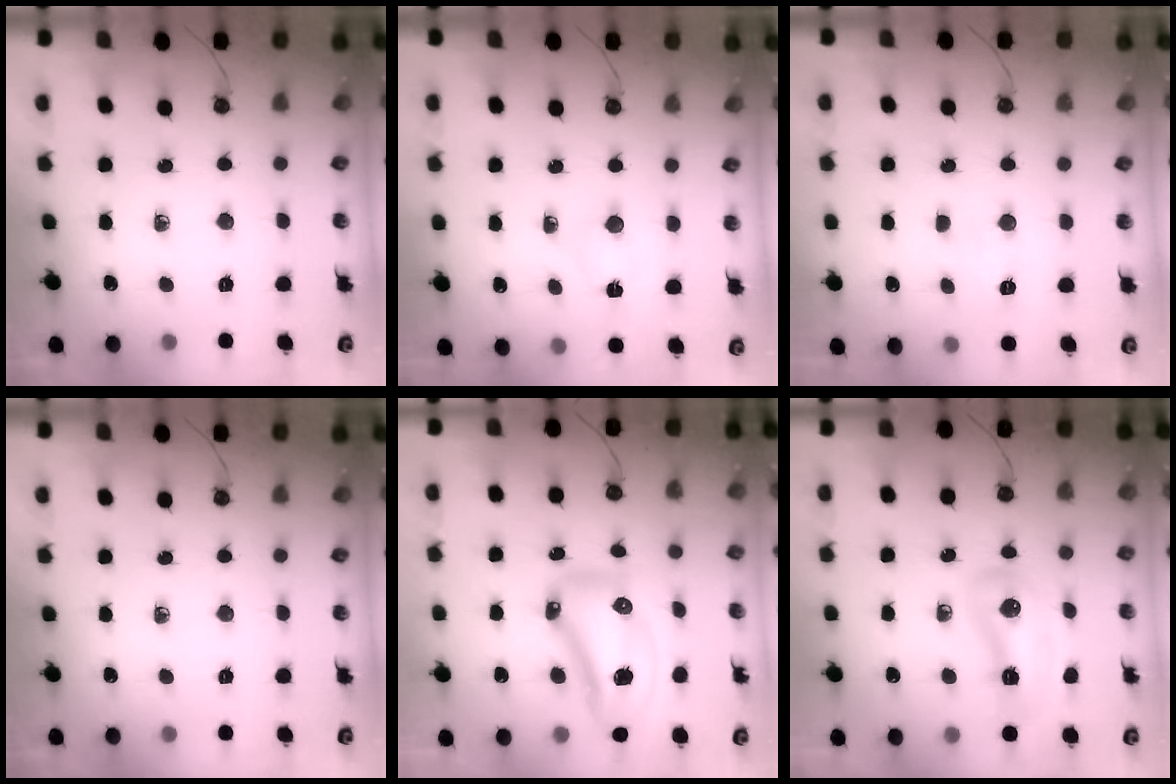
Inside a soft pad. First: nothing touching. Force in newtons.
{"total": 2.3, "press": 2.2, "slide": 0.4}
{"total": 3.0, "press": 2.9, "slide": 0.7}
{"total": 0.0}
{"total": 14.8, "press": 14.6, "slide": 2.7}
{"total": 10.5, "press": 10.4, "slide": 1.8}